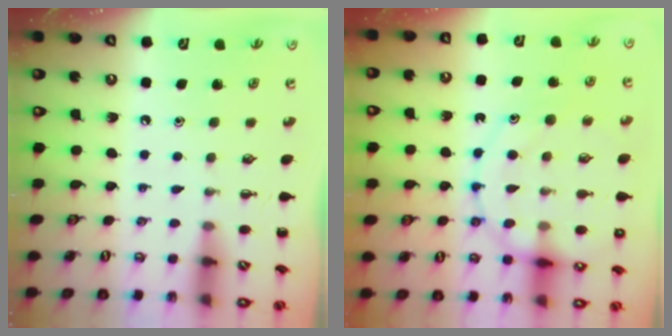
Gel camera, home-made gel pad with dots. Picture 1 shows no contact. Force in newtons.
{"total": 15.7, "press": 15.6, "slide": 1.7}